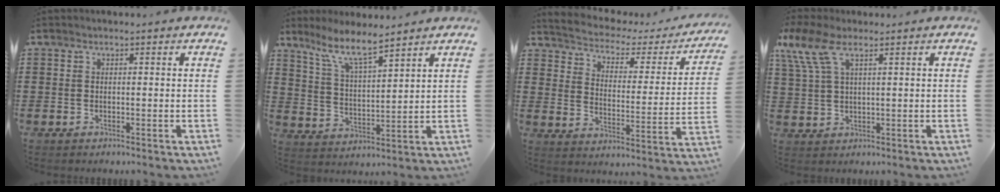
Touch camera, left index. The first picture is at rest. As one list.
[{"total": 7.4, "force": [6.2, 0.8, 4.0], "torque": [-0.097, -0.023, 0.110]}, {"total": 2.3, "force": [1.8, 1.1, 1.0], "torque": [-0.036, -0.021, 0.019]}, {"total": 6.5, "force": [3.4, 2.4, 5.0], "torque": [-0.122, 0.004, 0.059]}]